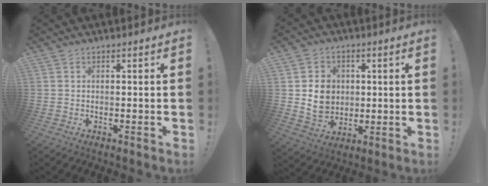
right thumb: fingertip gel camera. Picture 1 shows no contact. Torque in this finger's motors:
{"motor_torque": [0.25, 0.16, 0.28, 0.41, 0.18]}